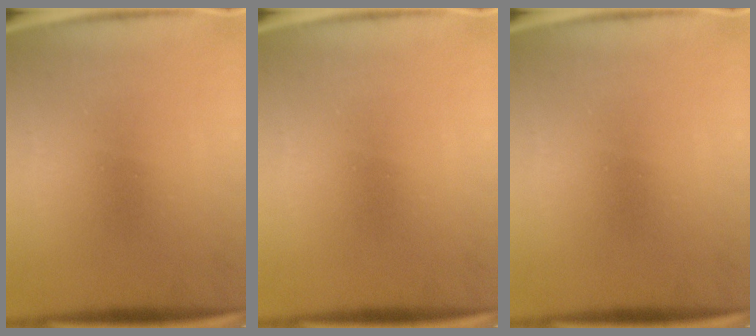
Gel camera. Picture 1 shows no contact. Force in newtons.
{"total": 0.0}
{"total": 0.0}